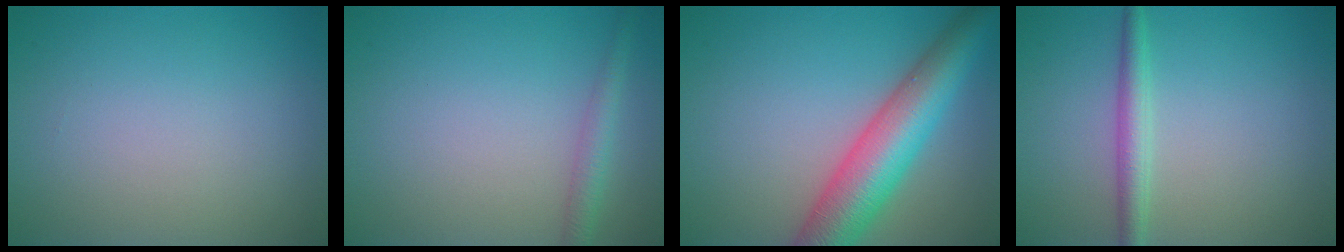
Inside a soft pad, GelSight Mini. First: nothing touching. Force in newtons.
{"total": 2.0, "press": 2.0, "slide": 0.1}
{"total": 8.5, "press": 8.5, "slide": 0.2}
{"total": 2.3, "press": 2.3, "slide": 0.0}